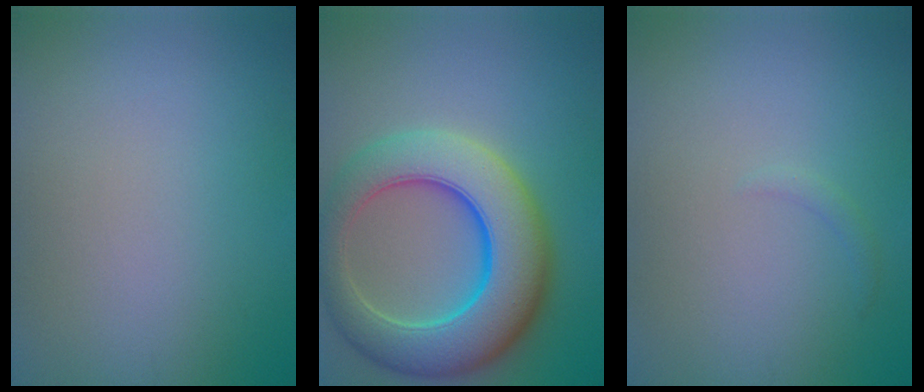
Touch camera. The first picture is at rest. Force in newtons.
{"total": 10.5, "press": 10.5, "slide": 0.2}
{"total": 0.7, "press": 0.7, "slide": 0.1}